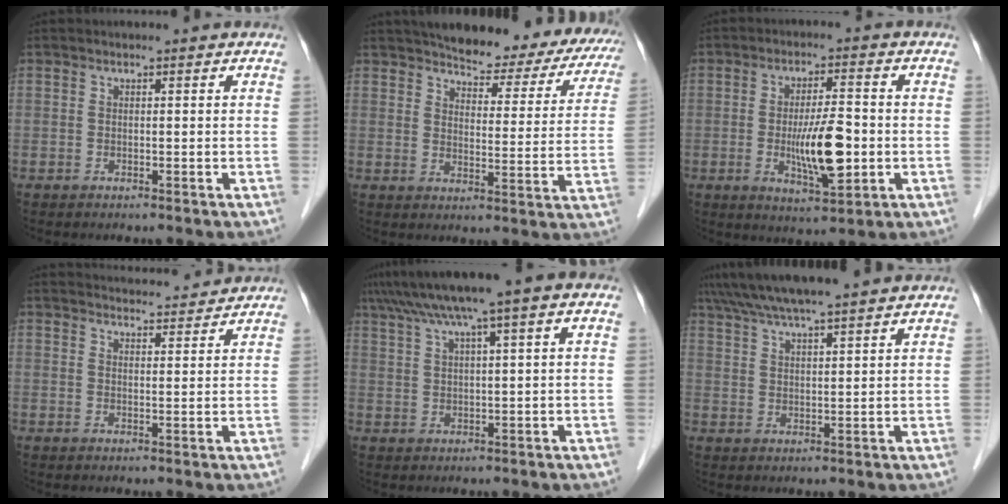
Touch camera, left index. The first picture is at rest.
{"total": 20.3, "force": [17.8, 5.8, 7.8], "torque": [-0.091, -0.014, 0.204]}
{"total": 8.6, "force": [-1.4, 1.9, 8.2], "torque": [-0.147, -0.010, -0.024]}
{"total": 9.0, "force": [8.9, 0.8, 1.3], "torque": [-0.017, 0.016, 0.110]}
{"total": 9.5, "force": [5.7, -0.2, 7.7], "torque": [-0.128, 0.038, 0.092]}
{"total": 11.9, "force": [10.4, -0.3, 5.9], "torque": [-0.103, 0.029, 0.152]}